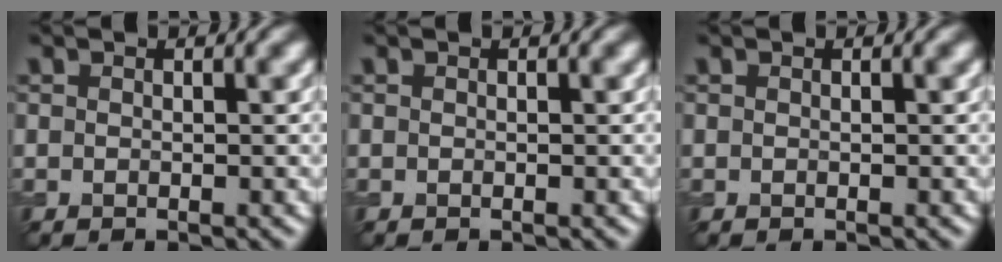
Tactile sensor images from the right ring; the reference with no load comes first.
{"total": 0.0}
{"total": 0.0}